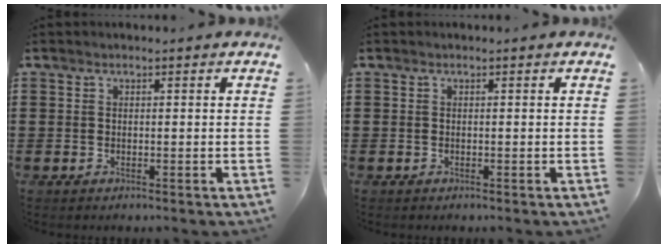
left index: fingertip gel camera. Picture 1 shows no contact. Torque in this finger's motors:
{"motor_torque": [-0.01, 0.01, 0.00, -0.01]}